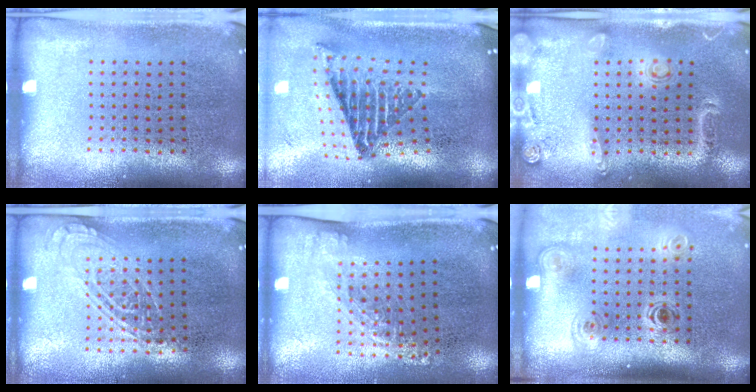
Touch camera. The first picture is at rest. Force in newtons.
{"total": 2.0, "press": 1.5, "slide": 1.4}
{"total": 1.5, "press": 1.3, "slide": 0.8}
{"total": 1.3, "press": 1.2, "slide": 0.6}
{"total": 1.3, "press": 1.0, "slide": 0.9}
{"total": 2.1, "press": 1.4, "slide": 1.5}